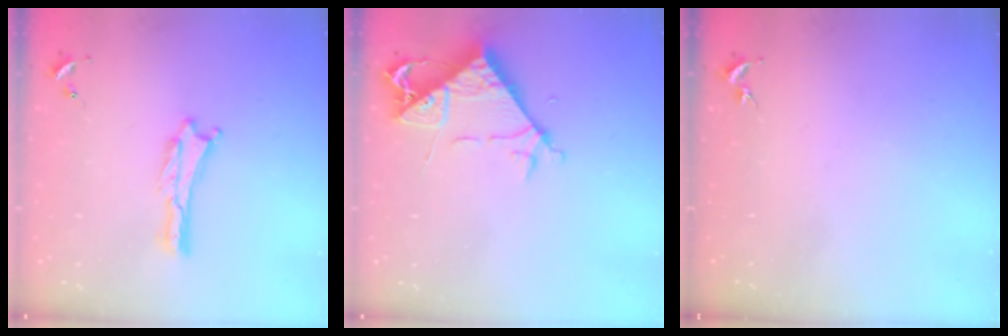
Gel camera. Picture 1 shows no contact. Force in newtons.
{"total": 7.6, "press": 7.6, "slide": 0.6}
{"total": 0.0}